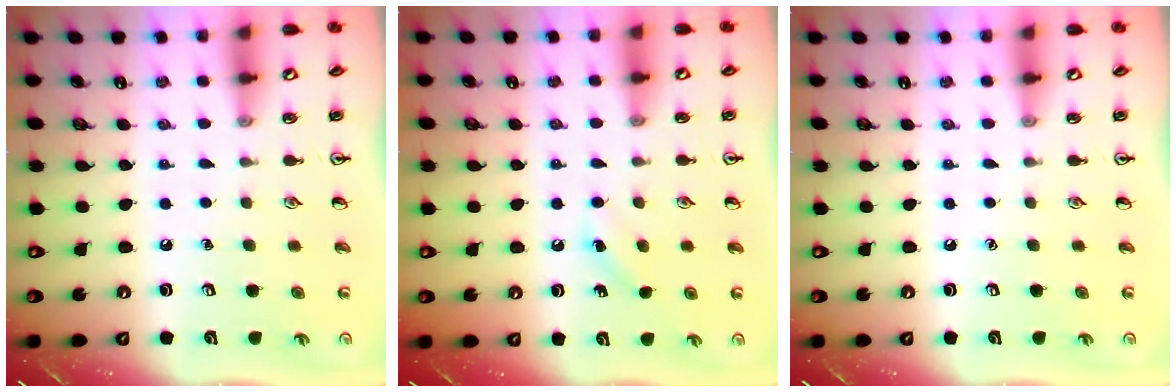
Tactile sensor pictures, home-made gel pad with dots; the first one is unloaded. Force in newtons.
{"total": 2.8, "press": 2.6, "slide": 1.0}
{"total": 0.0}